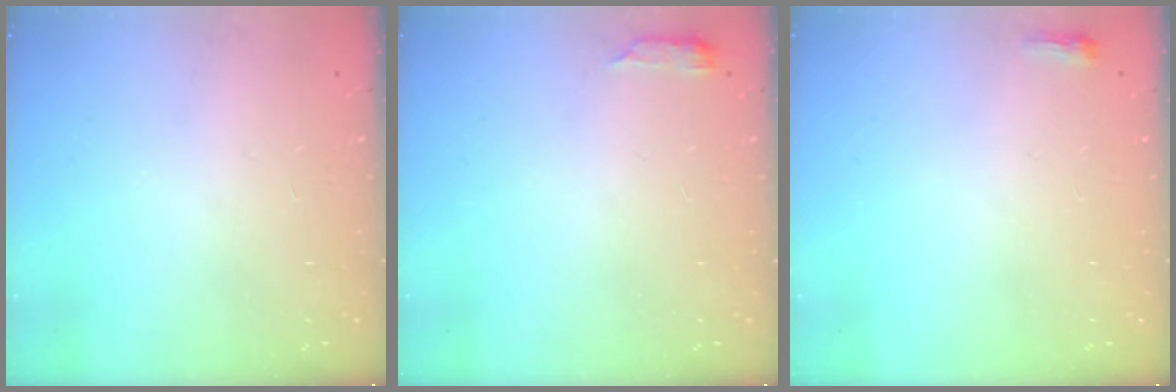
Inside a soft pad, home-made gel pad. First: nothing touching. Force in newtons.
{"total": 2.6, "press": 2.6, "slide": 0.5}
{"total": 2.6, "press": 2.5, "slide": 0.6}